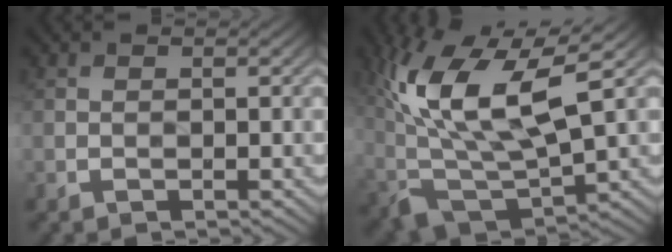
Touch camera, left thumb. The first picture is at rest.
{"total": 16.5, "force": [4.7, 7.6, 13.9], "torque": [-0.285, 0.003, 0.083]}